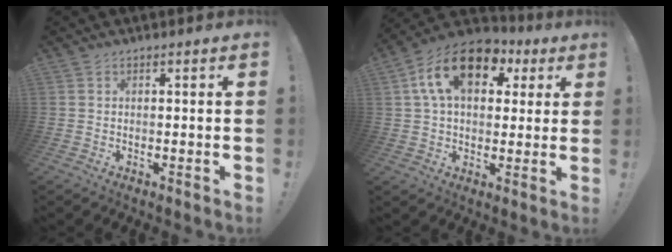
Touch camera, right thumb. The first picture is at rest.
{"total": 18.0, "force": [6.6, 11.2, 12.4], "torque": [-0.213, -0.008, 0.116]}